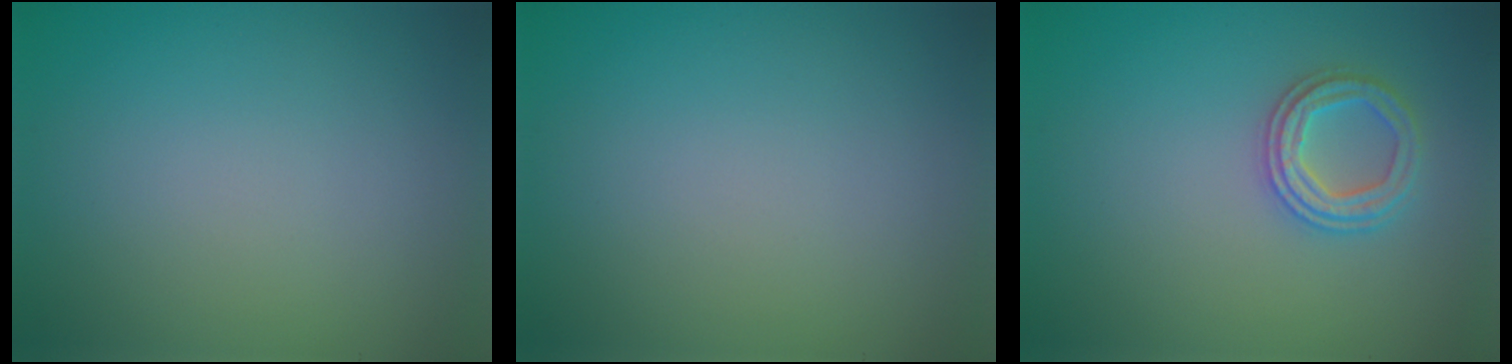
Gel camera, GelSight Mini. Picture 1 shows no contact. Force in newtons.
{"total": 0.0}
{"total": 2.6, "press": 2.6, "slide": 0.1}